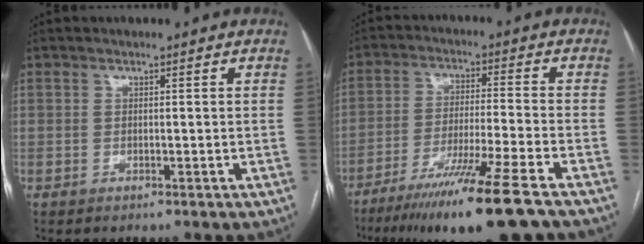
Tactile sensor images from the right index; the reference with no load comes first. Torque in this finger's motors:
{"motor_torque": [1.53, -0.61, 0.75, 0.21]}